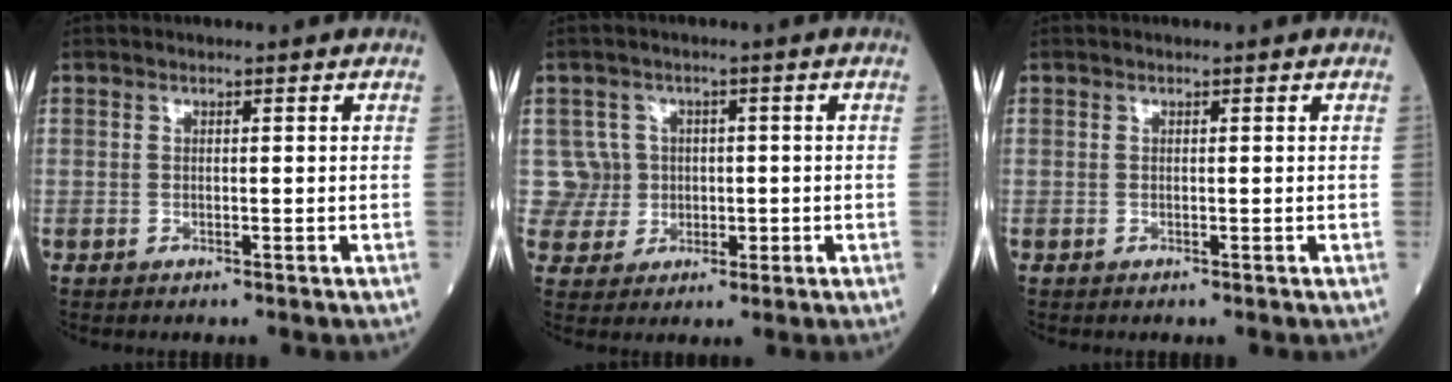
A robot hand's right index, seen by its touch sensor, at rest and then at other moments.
{"total": 5.0, "force": [0.6, 4.9, -0.6], "torque": [0.025, 0.016, 0.017]}
{"total": 0.0}